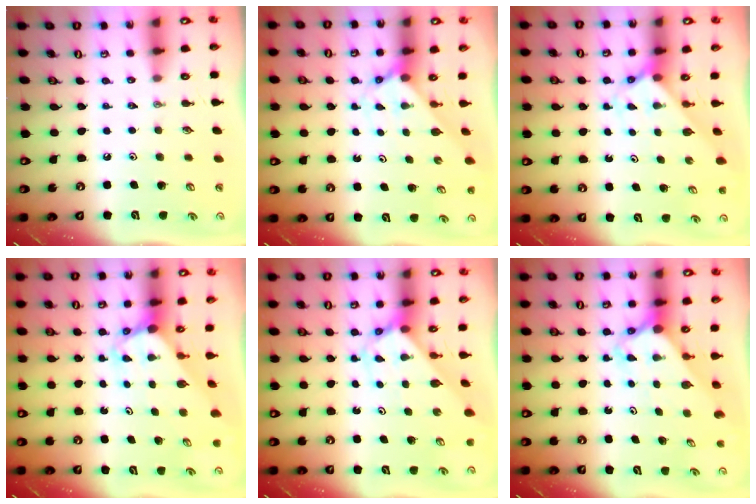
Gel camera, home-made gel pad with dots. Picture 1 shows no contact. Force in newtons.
{"total": 2.6, "press": 2.6, "slide": 0.3}
{"total": 2.4, "press": 2.4, "slide": 0.2}
{"total": 3.1, "press": 3.1, "slide": 0.2}
{"total": 2.7, "press": 2.7, "slide": 0.2}
{"total": 2.8, "press": 2.8, "slide": 0.2}